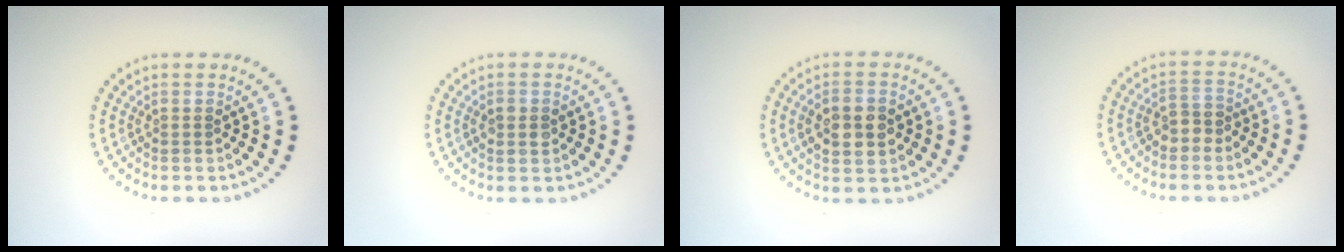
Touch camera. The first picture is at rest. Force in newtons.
{"total": 1.2, "press": 1.2, "slide": 0.1}
{"total": 3.9, "press": 3.9, "slide": 0.2}
{"total": 1.7, "press": 1.5, "slide": 0.8}